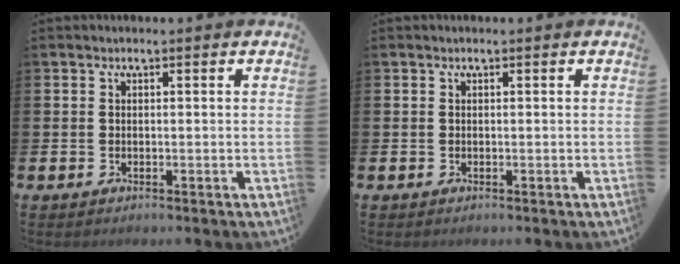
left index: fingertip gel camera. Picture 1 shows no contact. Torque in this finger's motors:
{"motor_torque": [-0.03, -0.03, 0.00, 0.00]}